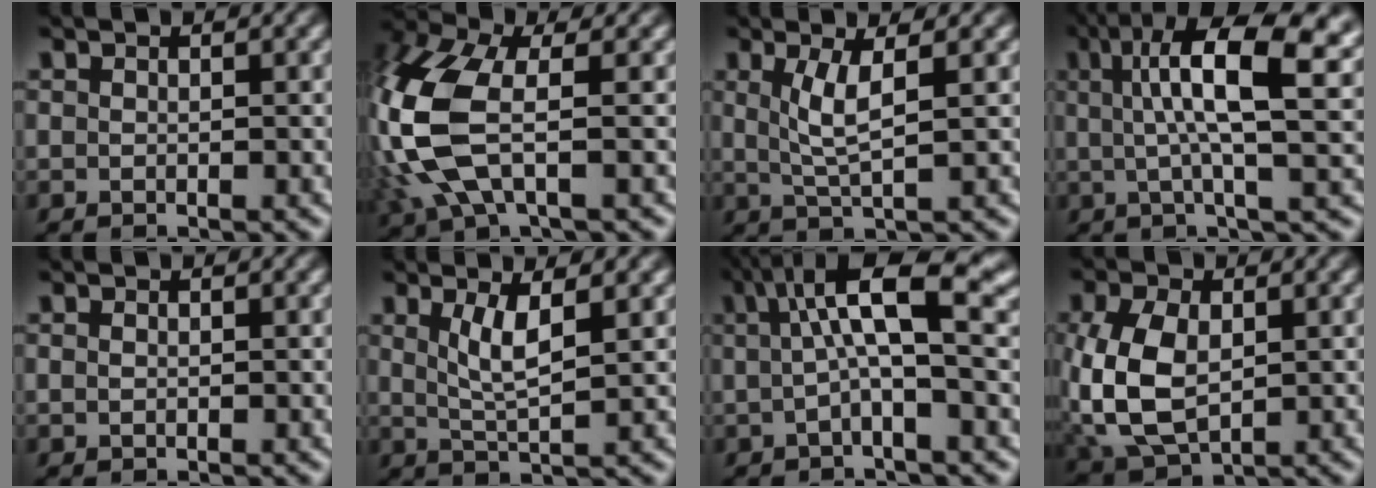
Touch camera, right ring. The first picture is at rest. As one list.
[{"total": 9.0, "force": [-0.1, 6.0, 6.8], "torque": [-0.199, -0.029, 0.011]}, {"total": 3.3, "force": [0.5, 0.8, 3.2], "torque": [-0.064, -0.012, 0.020]}, {"total": 10.8, "force": [3.8, 3.8, 9.4], "torque": [-0.150, 0.015, 0.051]}, {"total": 0.0}, {"total": 3.5, "force": [1.0, 1.0, 3.2], "torque": [-0.063, -0.016, 0.028]}, {"total": 5.6, "force": [1.4, 1.6, 5.2], "torque": [-0.094, 0.014, 0.018]}, {"total": 8.1, "force": [-0.5, 6.3, 5.2], "torque": [-0.140, -0.027, 0.012]}]